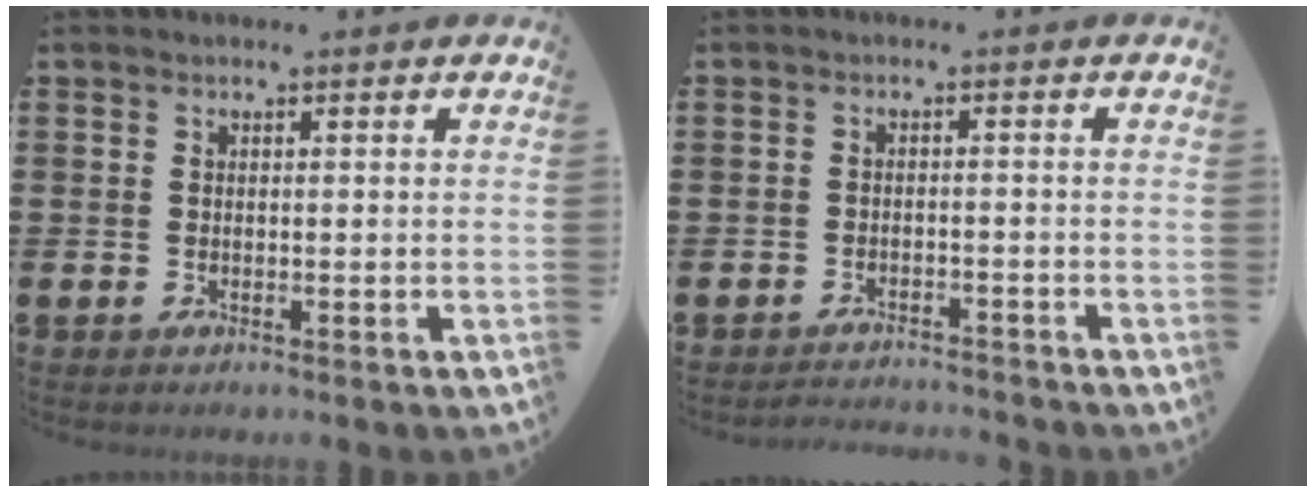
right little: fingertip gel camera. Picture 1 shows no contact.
{"total": 1.7, "force": [-1.7, -0.1, -0.2], "torque": [-0.003, 0.004, -0.037]}